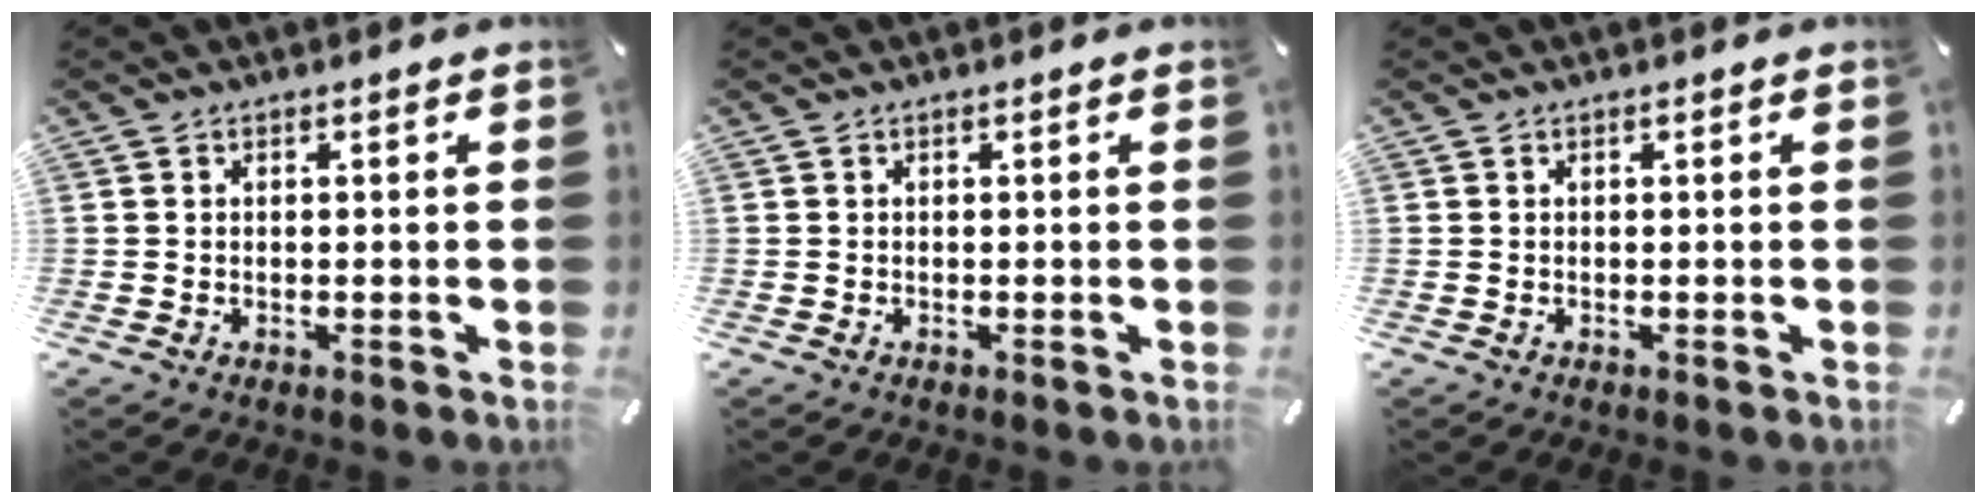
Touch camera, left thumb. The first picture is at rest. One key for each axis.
{"total": 0.0}
{"total": 0.0}